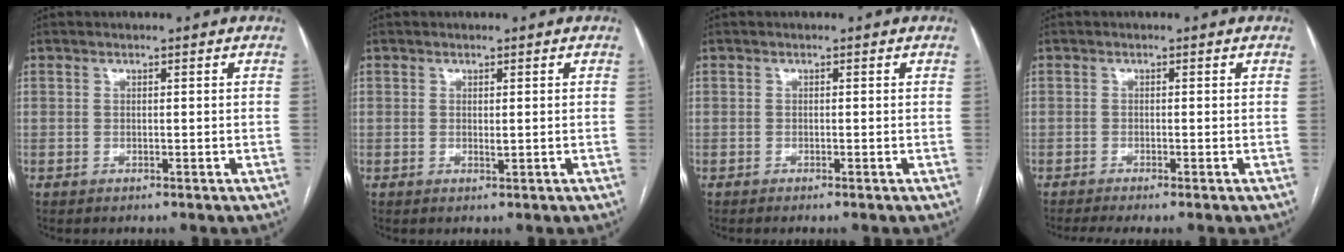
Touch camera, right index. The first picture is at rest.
{"total": 0.7, "force": [0.1, 0.2, 0.7], "torque": [-0.013, -0.004, 0.004]}
{"total": 0.5, "force": [-0.4, -0.2, 0.3], "torque": [-0.008, 0.001, -0.009]}
{"total": 3.0, "force": [-2.2, -0.1, 2.0], "torque": [-0.031, -0.005, -0.037]}